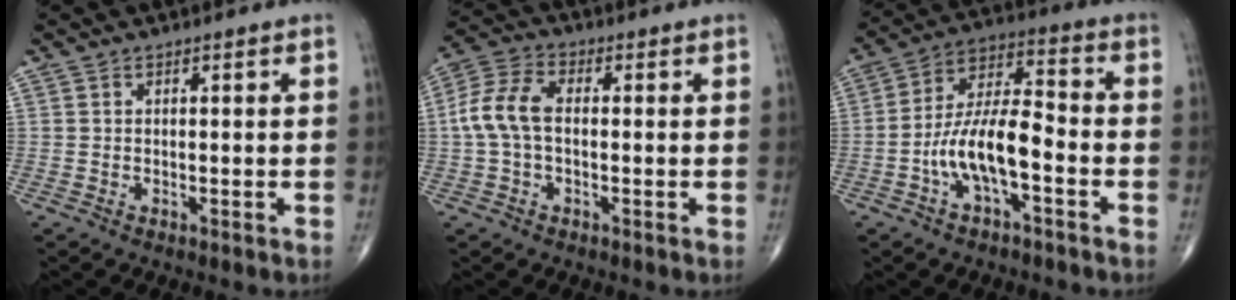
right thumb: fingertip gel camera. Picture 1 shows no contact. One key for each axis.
{"total": 8.3, "fx": -0.2, "fy": 5.0, "fz": 6.6, "tx": -0.144, "ty": 0.025, "tz": -0.011}
{"total": 12.0, "fx": -4.0, "fy": 4.7, "fz": 10.3, "tx": -0.195, "ty": 0.047, "tz": -0.078}